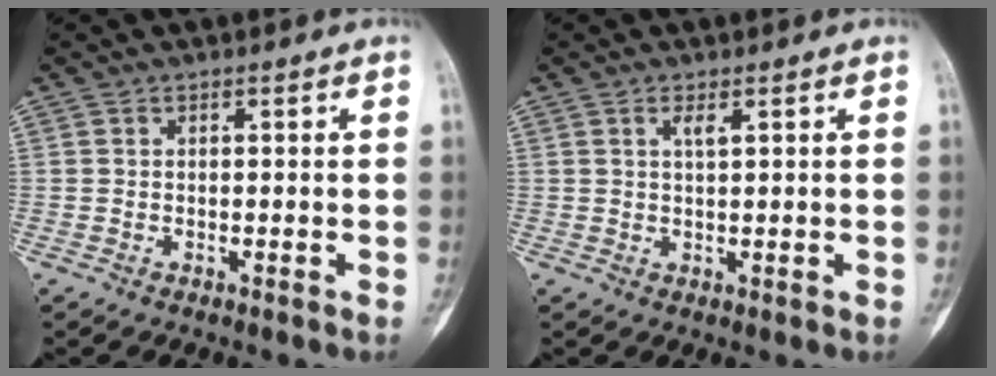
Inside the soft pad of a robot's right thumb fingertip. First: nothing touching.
{"total": 1.8, "force": [0.8, 0.3, 1.5], "torque": [-0.030, -0.005, 0.016]}